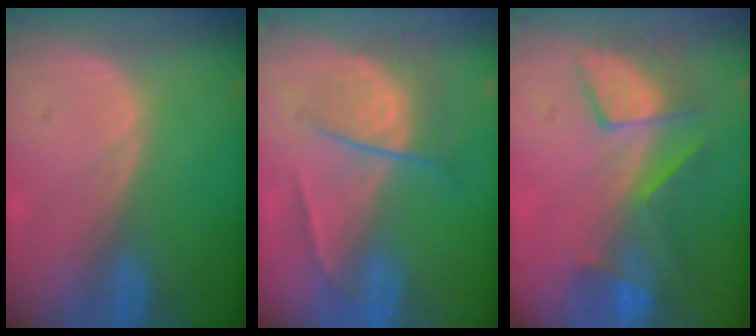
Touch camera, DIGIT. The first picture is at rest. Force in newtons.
{"total": 6.8, "press": 5.9, "slide": 3.4}
{"total": 8.0, "press": 7.4, "slide": 3.2}